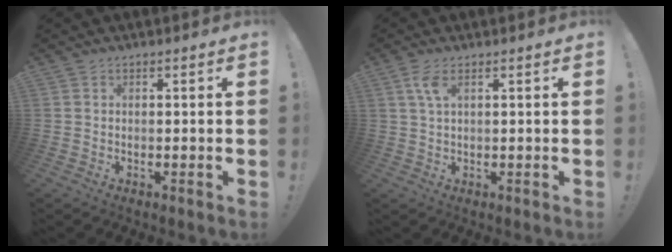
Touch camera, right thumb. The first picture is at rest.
{"total": 4.1, "force": [1.7, 1.6, 3.4], "torque": [-0.070, 0.002, 0.031]}